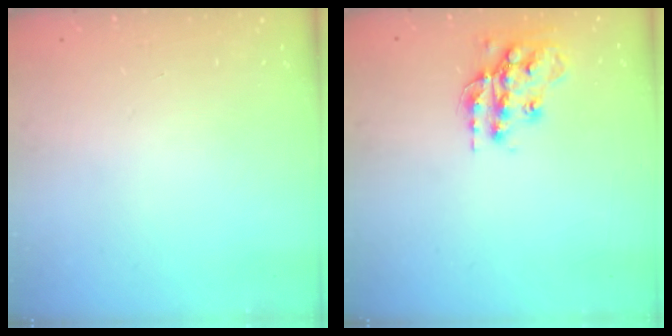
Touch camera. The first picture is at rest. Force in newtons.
{"total": 15.4, "press": 15.4, "slide": 1.0}